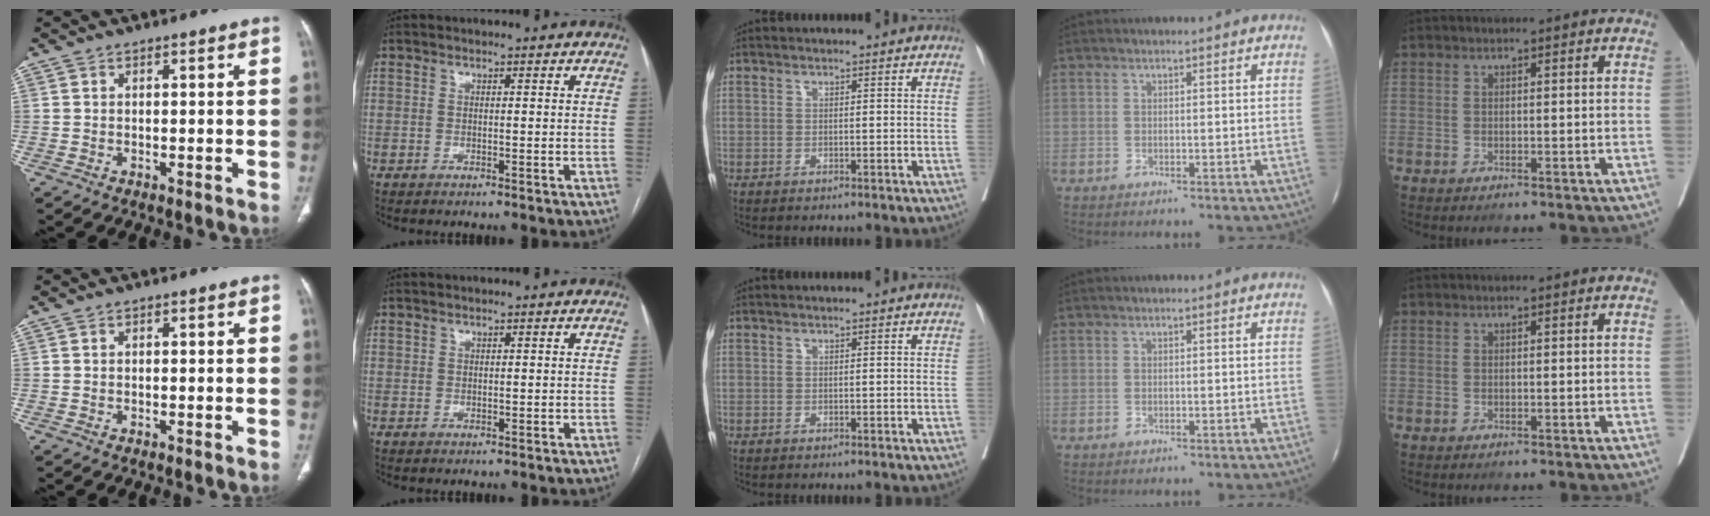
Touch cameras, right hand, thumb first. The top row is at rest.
{"index": {"total": 0.6, "force": [0.4, 0.4, 0.1], "torque": [0.007, 0.000, 0.005]}}